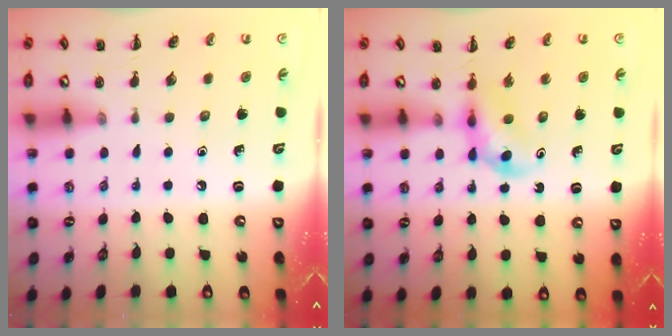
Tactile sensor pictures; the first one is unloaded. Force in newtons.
{"total": 4.0, "press": 3.8, "slide": 1.2}